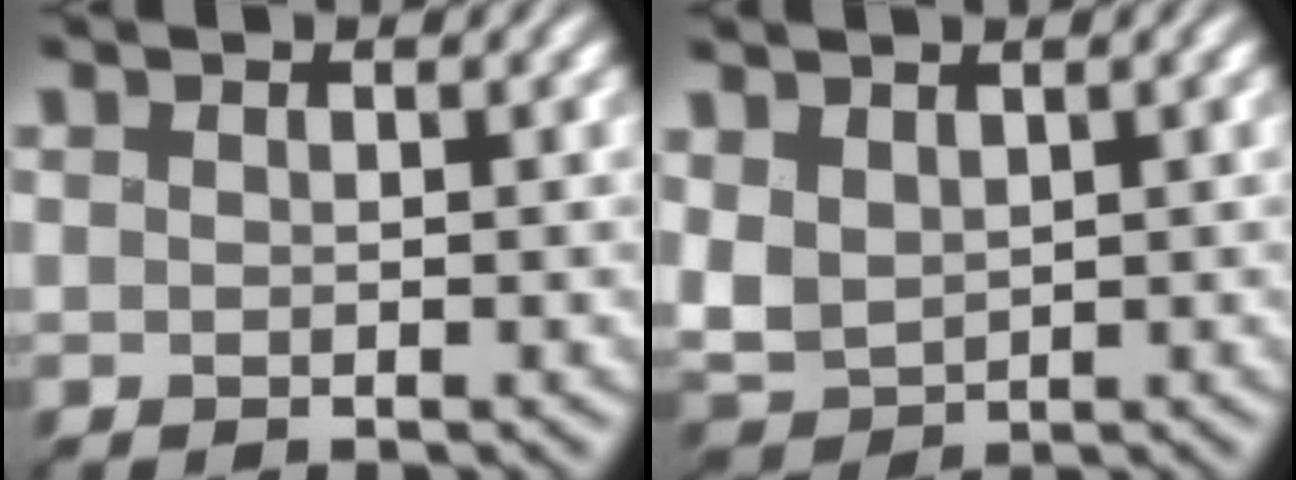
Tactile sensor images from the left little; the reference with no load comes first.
{"total": 3.1, "force": [0.6, 2.1, 2.2], "torque": [-0.069, 0.000, 0.019]}